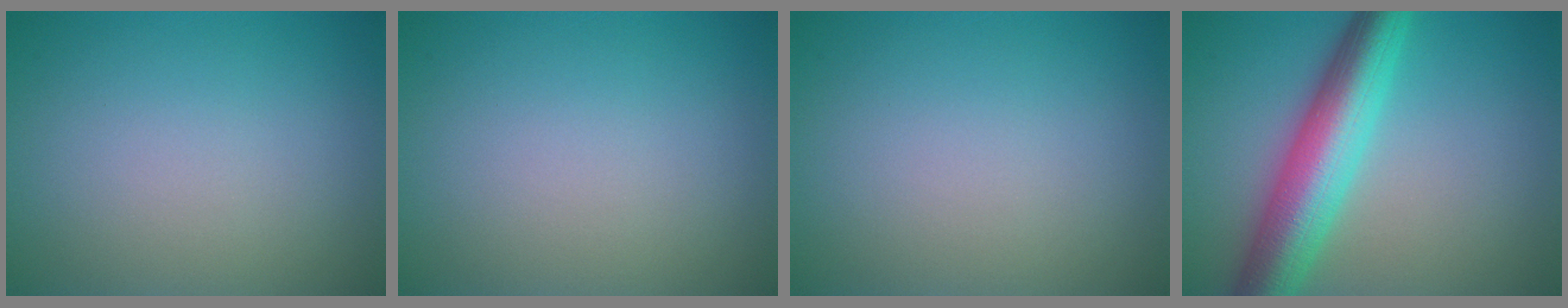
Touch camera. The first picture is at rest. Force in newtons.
{"total": 0.0}
{"total": 0.0}
{"total": 8.1, "press": 8.1, "slide": 0.5}